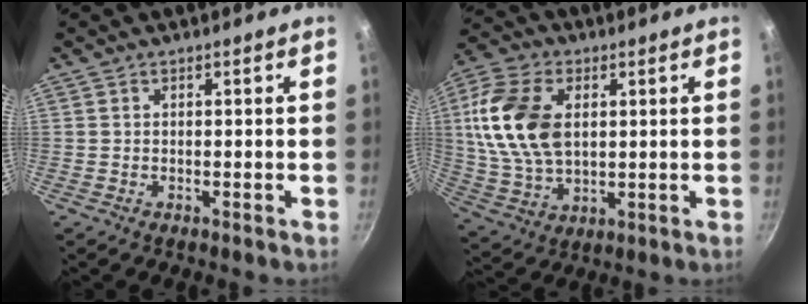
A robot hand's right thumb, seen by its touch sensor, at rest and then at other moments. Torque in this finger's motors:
{"motor_torque": [-1.31, 1.91, 1.53, -0.09, 0.62]}